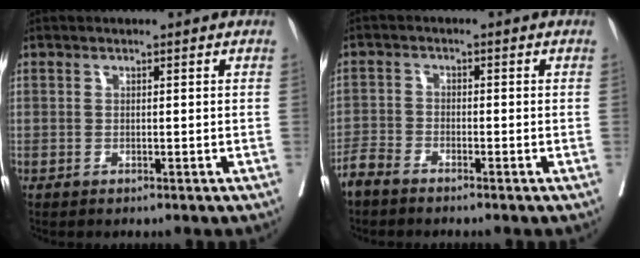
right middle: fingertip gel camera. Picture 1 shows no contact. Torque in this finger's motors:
{"motor_torque": [1.02, -1.12, 0.05, 0.05]}